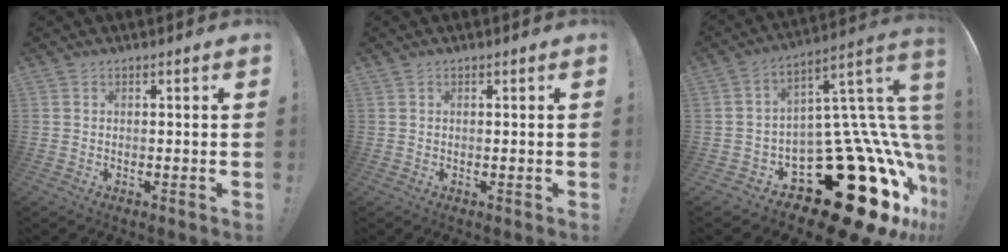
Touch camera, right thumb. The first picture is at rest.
{"total": 0.0}
{"total": 32.7, "force": [-12.5, 15.8, 25.8], "torque": [-0.279, 0.011, -0.137]}